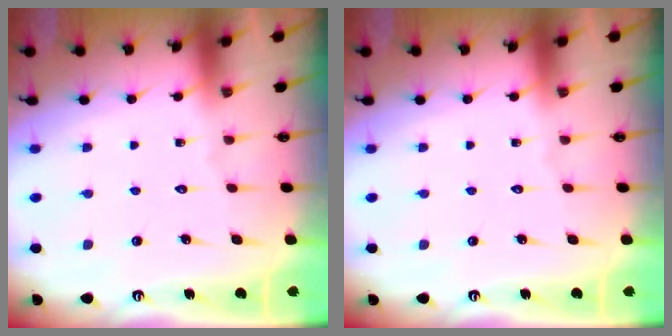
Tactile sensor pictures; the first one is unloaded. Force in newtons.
{"total": 0.0}